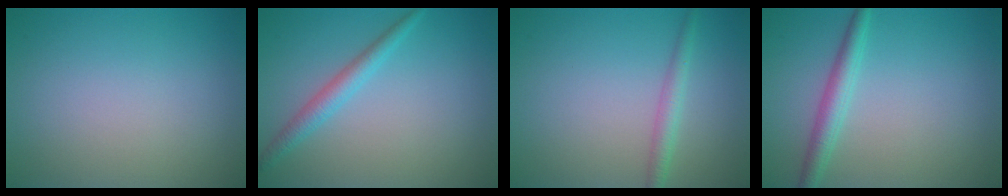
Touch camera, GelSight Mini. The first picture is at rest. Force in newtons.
{"total": 2.2, "press": 2.2, "slide": 0.1}
{"total": 1.9, "press": 1.9, "slide": 0.0}
{"total": 2.5, "press": 2.5, "slide": 0.1}